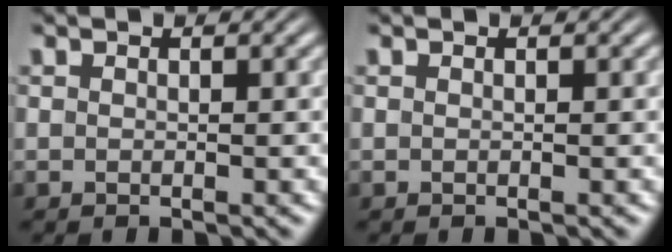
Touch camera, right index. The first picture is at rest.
{"total": 0.0}